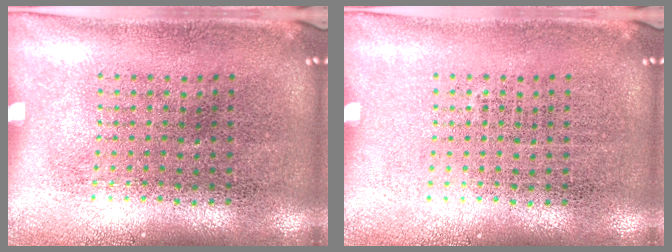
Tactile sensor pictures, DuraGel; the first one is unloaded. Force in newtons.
{"total": 0.0}